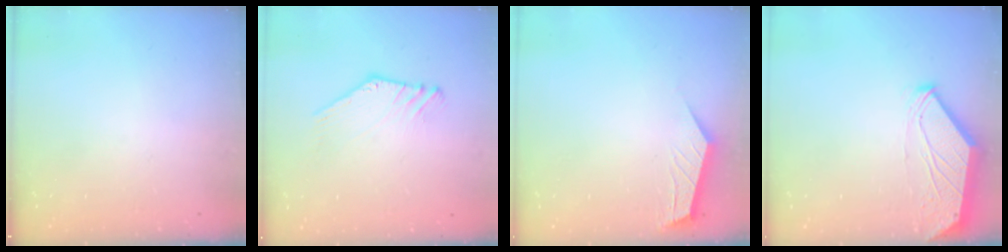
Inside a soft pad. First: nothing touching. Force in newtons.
{"total": 2.0, "press": 2.0, "slide": 0.0}
{"total": 2.2, "press": 2.1, "slide": 0.4}
{"total": 0.0}